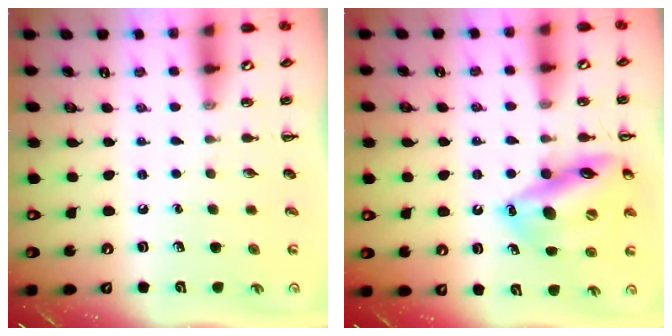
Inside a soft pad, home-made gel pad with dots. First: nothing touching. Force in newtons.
{"total": 17.3, "press": 17.1, "slide": 2.7}